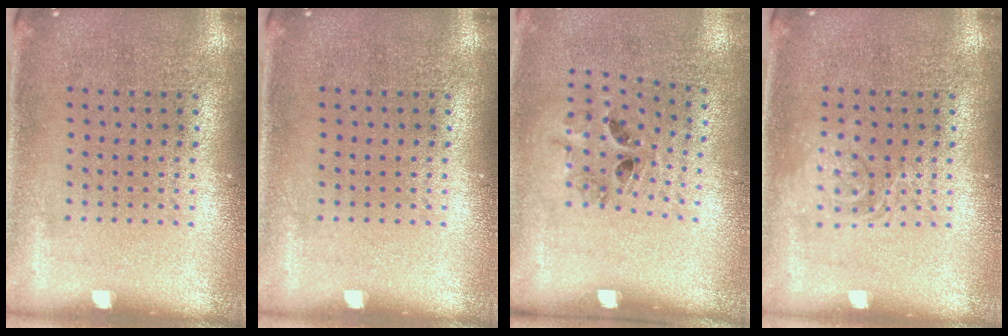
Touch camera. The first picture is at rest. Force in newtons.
{"total": 0.0}
{"total": 1.3, "press": 0.8, "slide": 1.1}
{"total": 1.8, "press": 1.8, "slide": 0.3}